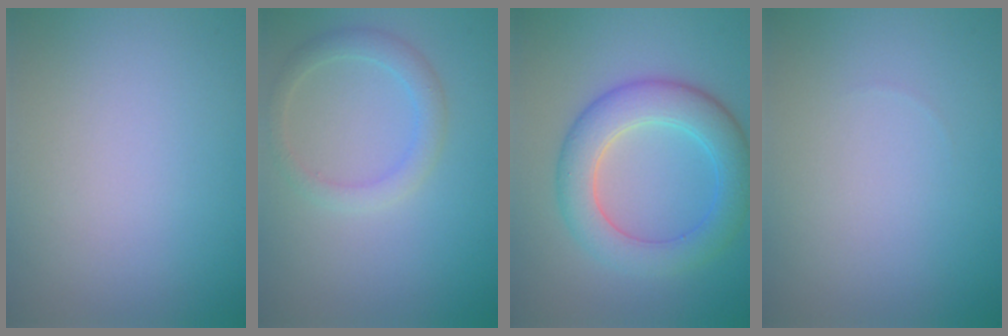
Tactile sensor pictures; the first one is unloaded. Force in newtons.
{"total": 2.4, "press": 2.4, "slide": 0.2}
{"total": 6.2, "press": 6.2, "slide": 0.1}
{"total": 0.0}